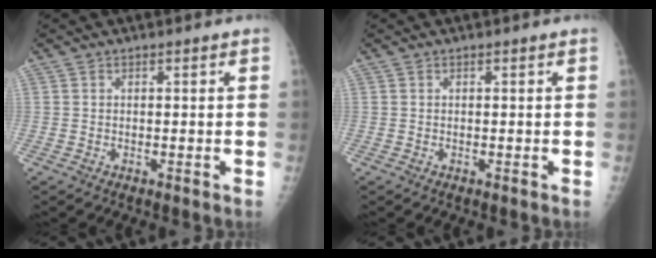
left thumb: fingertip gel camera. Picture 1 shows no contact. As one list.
[{"total": 0.0}]